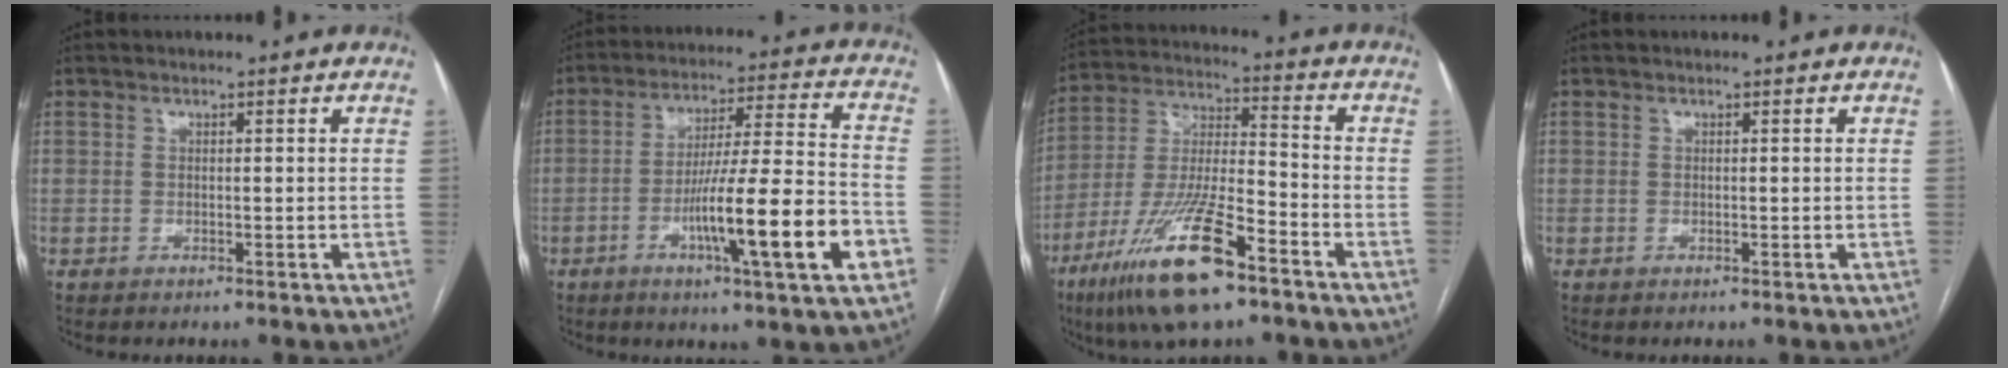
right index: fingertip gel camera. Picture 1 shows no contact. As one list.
[{"total": 16.8, "force": [-6.0, 0.2, 15.7], "torque": [-0.257, -0.007, -0.093]}, {"total": 17.1, "force": [-10.3, 3.4, 13.2], "torque": [-0.282, -0.029, -0.186]}, {"total": 0.0}]